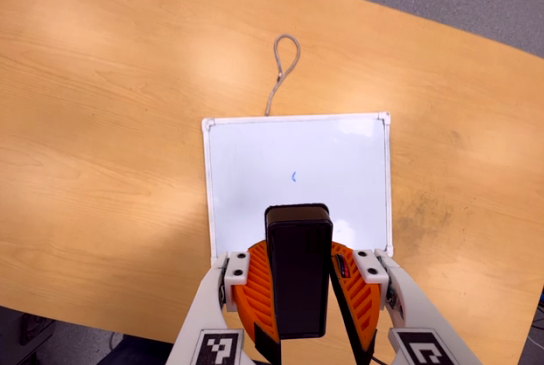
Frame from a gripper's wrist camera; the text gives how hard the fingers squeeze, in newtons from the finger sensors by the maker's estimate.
{"total": 8.4, "left": 9.1, "right": 7.8}